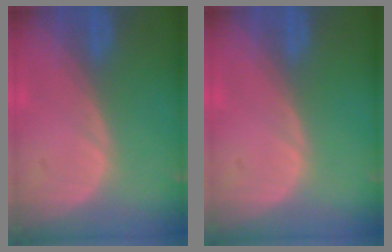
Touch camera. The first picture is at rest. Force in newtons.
{"total": 0.0}